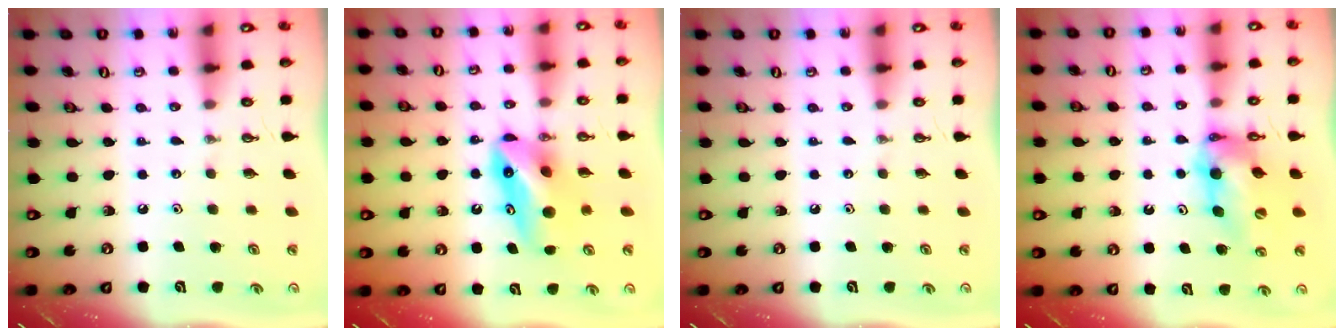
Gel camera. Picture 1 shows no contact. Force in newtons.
{"total": 9.4, "press": 8.7, "slide": 3.6}
{"total": 0.0}
{"total": 10.9, "press": 10.8, "slide": 1.0}